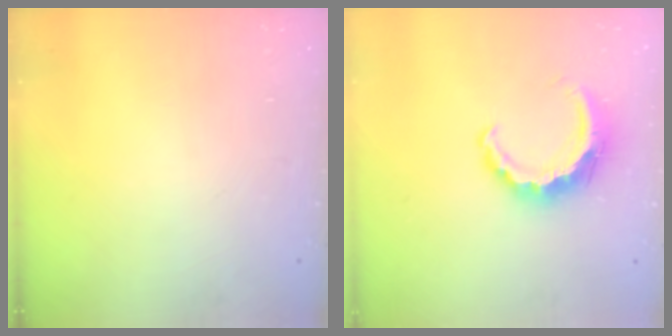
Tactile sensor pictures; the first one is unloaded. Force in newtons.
{"total": 10.1, "press": 10.0, "slide": 1.5}